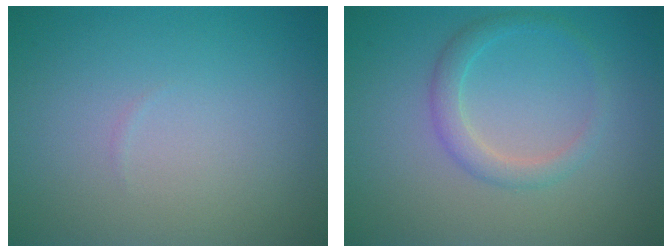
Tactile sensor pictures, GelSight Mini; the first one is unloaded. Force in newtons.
{"total": 2.1, "press": 2.1, "slide": 0.1}